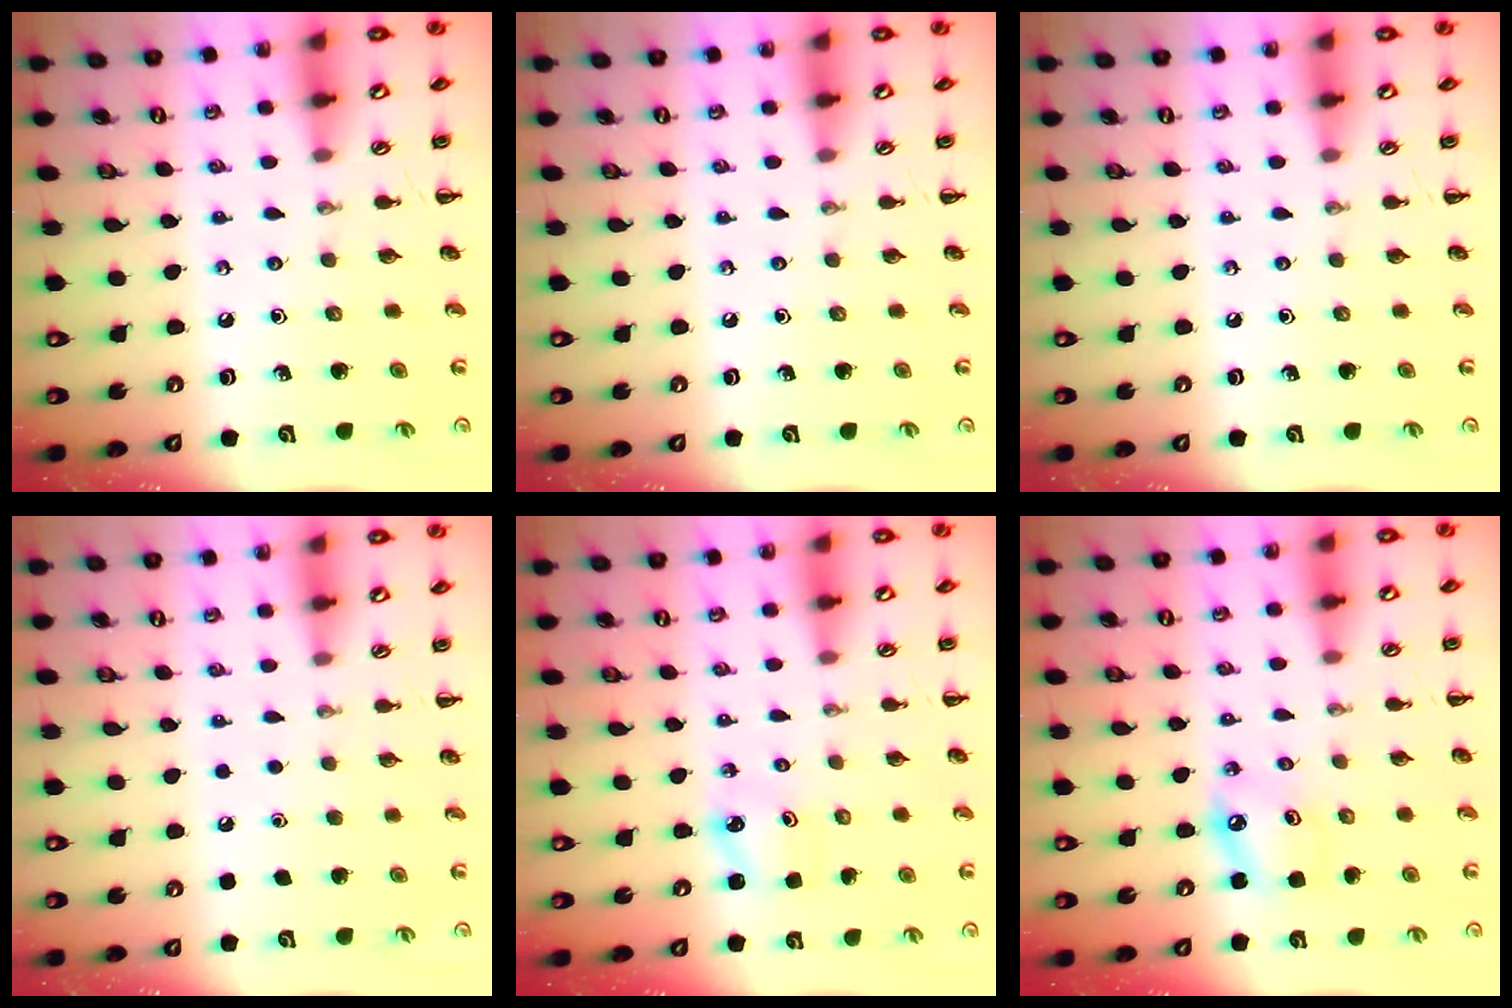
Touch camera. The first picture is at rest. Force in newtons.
{"total": 0.0}
{"total": 0.0}
{"total": 1.7, "press": 1.7, "slide": 0.1}
{"total": 2.9, "press": 2.9, "slide": 0.6}
{"total": 5.4, "press": 5.3, "slide": 1.2}